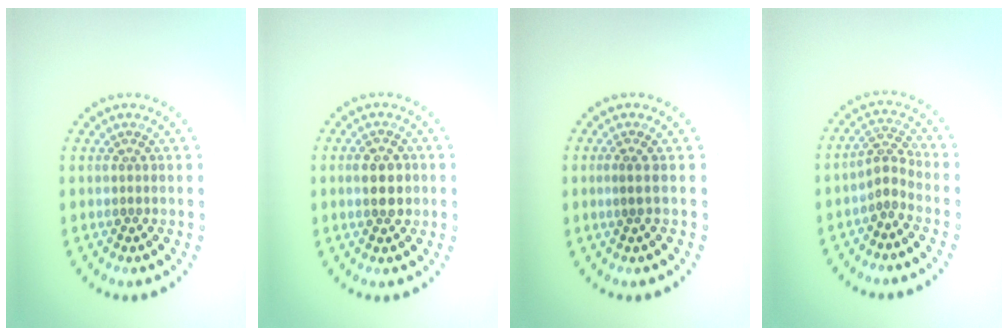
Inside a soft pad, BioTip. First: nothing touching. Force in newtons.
{"total": 2.5, "press": 2.5, "slide": 0.2}
{"total": 0.8, "press": 0.5, "slide": 0.6}
{"total": 2.2, "press": 1.5, "slide": 1.6}